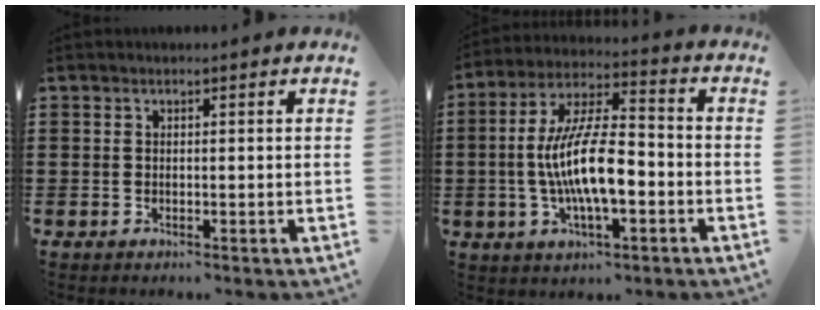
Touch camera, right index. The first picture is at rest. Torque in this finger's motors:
{"motor_torque": [2.14, 0.00, 1.05, 0.21]}